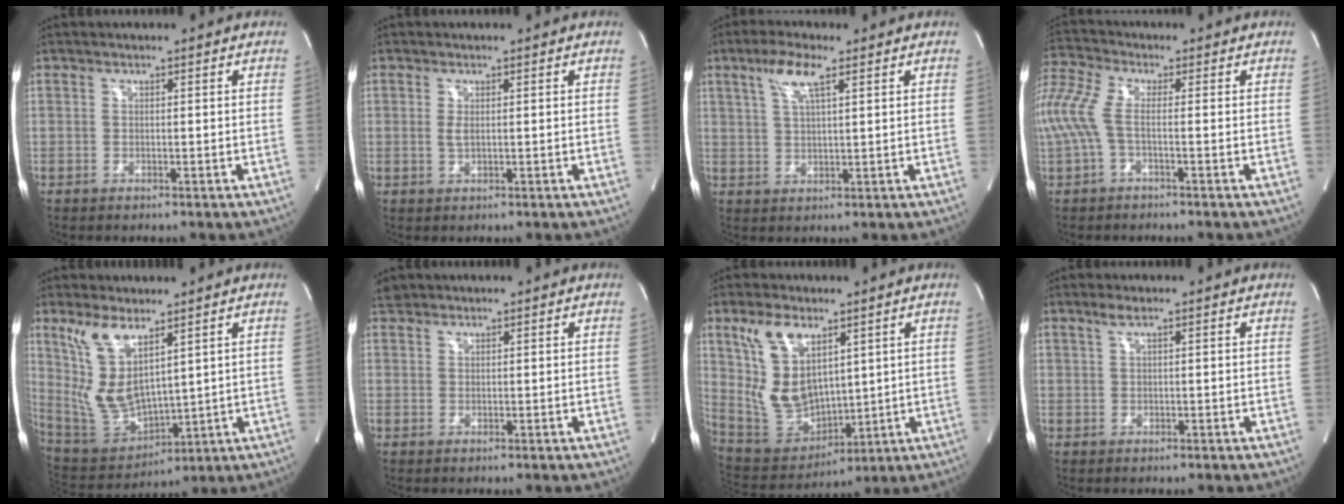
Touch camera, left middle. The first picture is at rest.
{"total": 1.2, "force": [0.2, 0.3, 1.2], "torque": [-0.030, -0.002, 0.007]}
{"total": 5.6, "force": [3.0, 0.9, 4.6], "torque": [-0.098, 0.007, 0.057]}
{"total": 9.9, "force": [-1.2, 3.3, 9.3], "torque": [-0.240, 0.028, -0.028]}
{"total": 10.8, "force": [5.3, 3.5, 8.7], "torque": [-0.189, -0.007, 0.121]}
{"total": 1.7, "force": [1.5, 0.8, 0.0], "torque": [-0.003, 0.011, 0.026]}
{"total": 12.0, "force": [5.3, 6.1, 8.8], "torque": [-0.188, 0.003, 0.121]}
{"total": 1.5, "force": [1.0, 0.0, 1.1], "torque": [-0.029, 0.007, 0.022]}